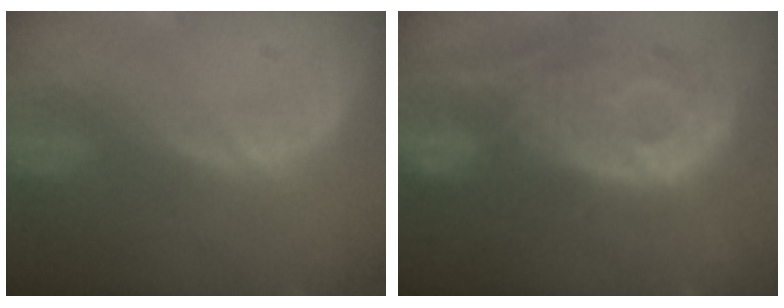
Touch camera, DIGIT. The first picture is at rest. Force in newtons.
{"total": 12.2, "press": 10.8, "slide": 5.6}